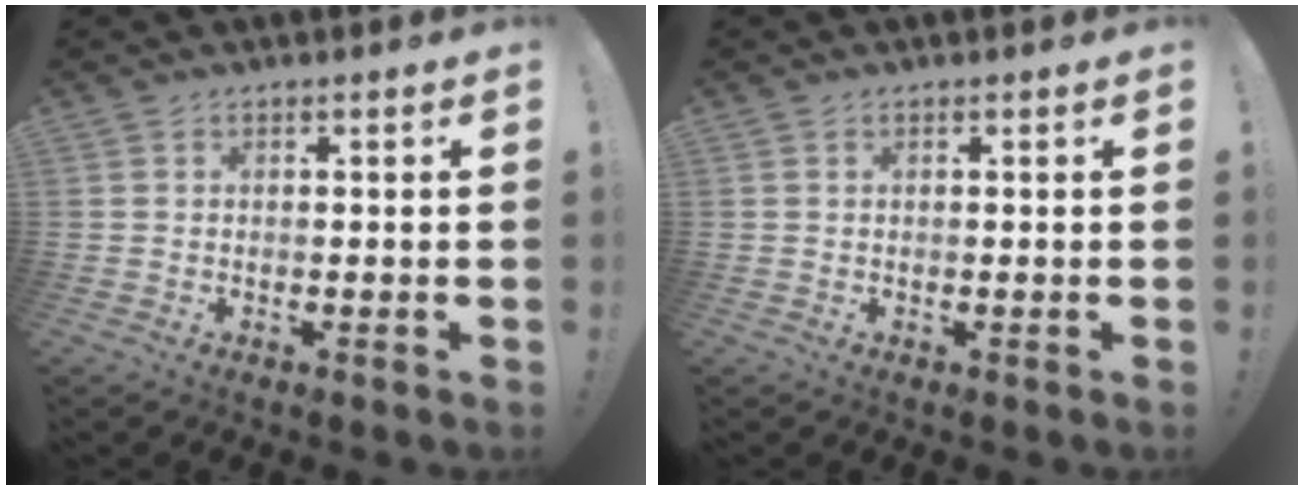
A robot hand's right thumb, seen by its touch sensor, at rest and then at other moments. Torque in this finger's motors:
{"motor_torque": [0.04, -0.03, 0.14, -0.16, 0.08]}